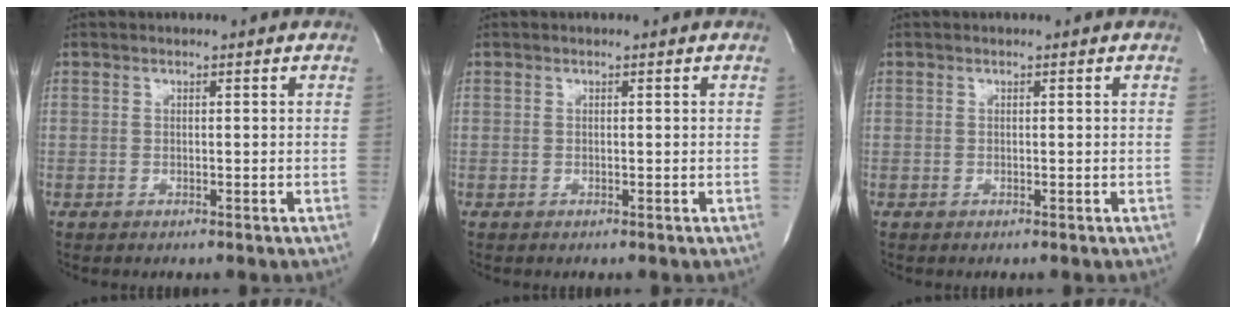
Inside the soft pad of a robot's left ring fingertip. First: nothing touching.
{"total": 0.0}
{"total": 0.0}